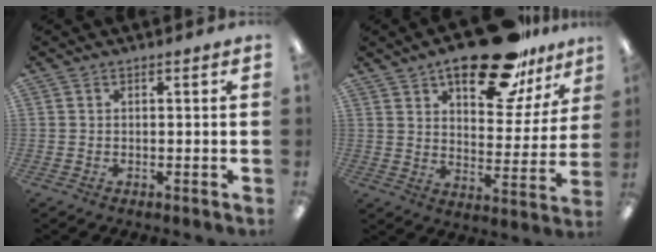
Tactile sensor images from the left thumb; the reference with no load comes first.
{"total": 21.4, "force": [14.8, 8.8, 12.7], "torque": [-0.173, -0.081, 0.242]}